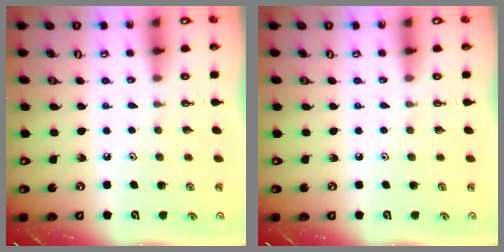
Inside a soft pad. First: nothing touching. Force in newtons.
{"total": 0.0}